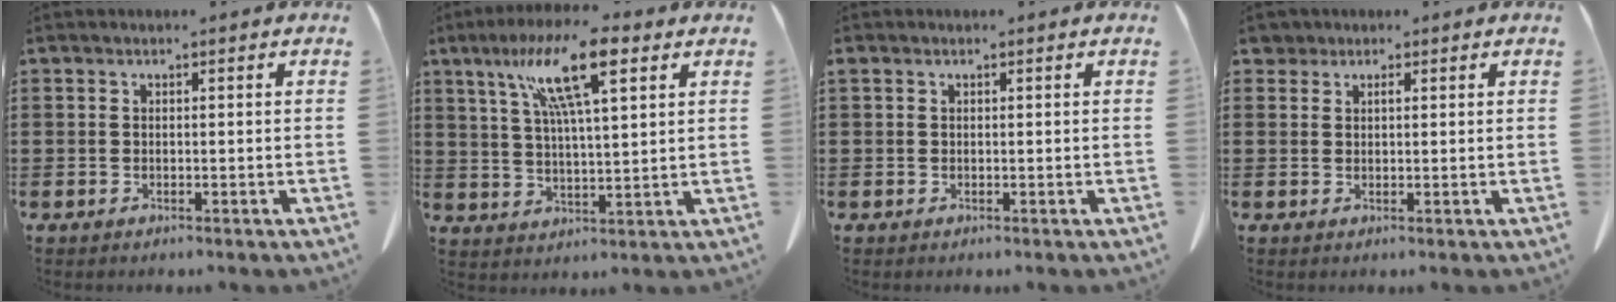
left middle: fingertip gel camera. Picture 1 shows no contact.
{"total": 13.0, "force": [7.1, 2.7, 10.5], "torque": [-0.209, 0.000, 0.116]}
{"total": 0.0}
{"total": 1.9, "force": [1.4, 1.2, 0.6], "torque": [-0.019, 0.008, 0.026]}